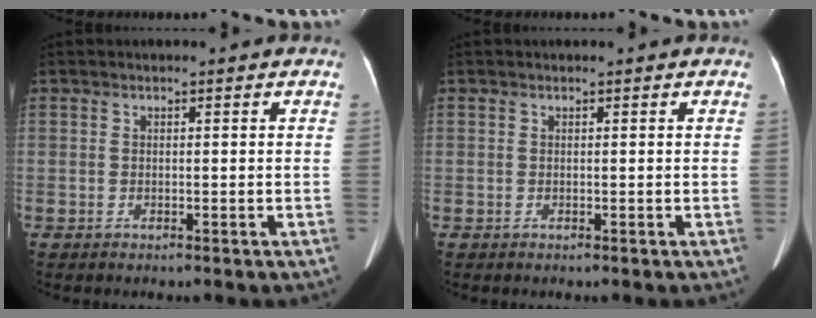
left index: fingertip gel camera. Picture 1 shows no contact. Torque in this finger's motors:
{"motor_torque": [0.12, -0.40, 0.07, 0.02]}